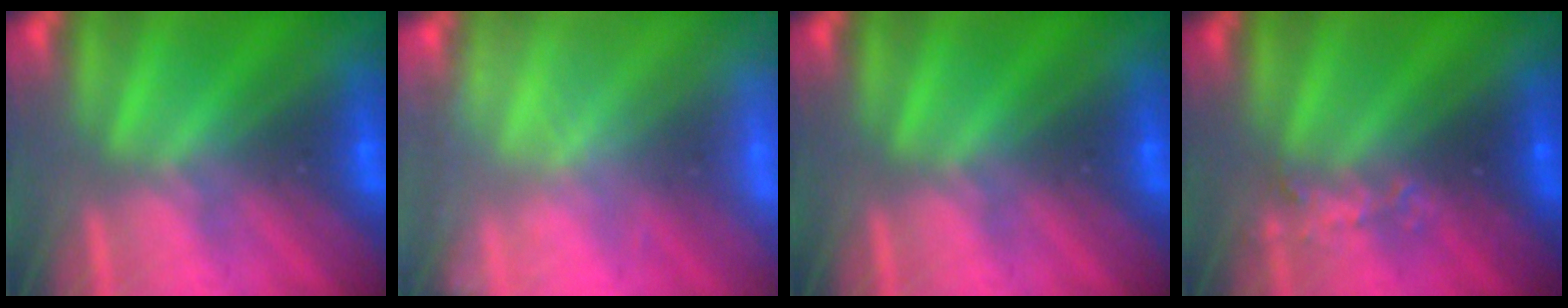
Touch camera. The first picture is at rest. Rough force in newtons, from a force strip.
{"total": 1.9}
{"total": 0.0}
{"total": 2.7}